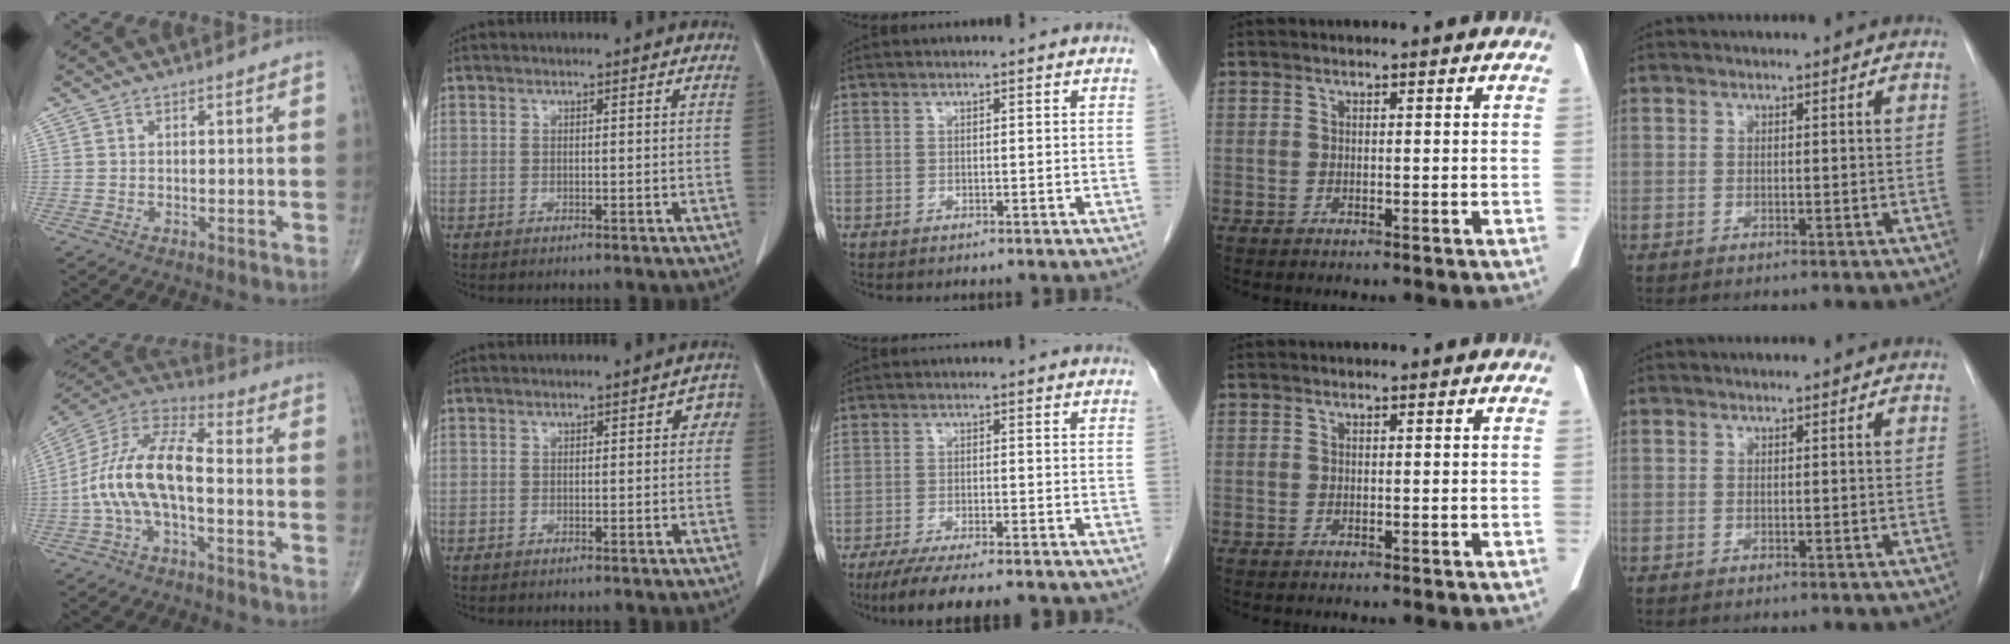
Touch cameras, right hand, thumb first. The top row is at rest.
{"thumb": {"total": 14.4, "force": [-2.7, 6.4, 12.6], "torque": [-0.250, 0.050, -0.059]}, "index": {"total": 2.5, "force": [0.3, 1.5, 2.0], "torque": [-0.013, 0.016, -0.002]}, "middle": {"total": 10.0, "force": [-7.8, 1.7, 6.0], "torque": [-0.083, -0.017, -0.111]}}